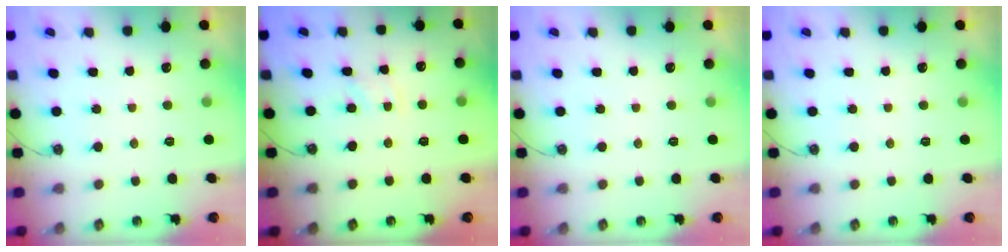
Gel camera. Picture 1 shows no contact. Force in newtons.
{"total": 1.5, "press": 1.5, "slide": 0.3}
{"total": 0.0}
{"total": 0.0}